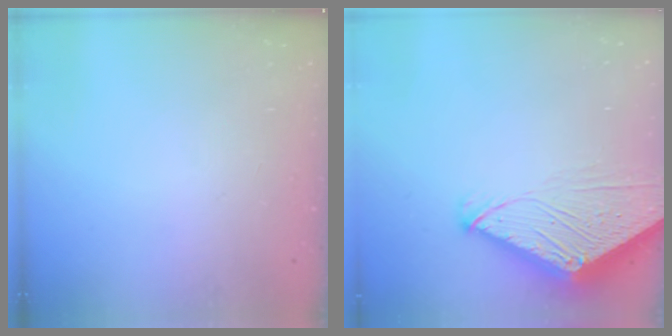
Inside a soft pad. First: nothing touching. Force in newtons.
{"total": 7.1, "press": 7.1, "slide": 0.8}